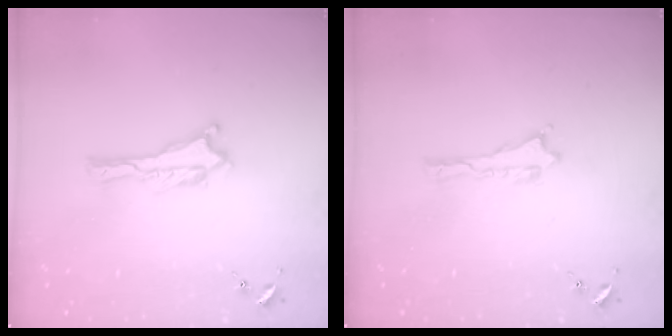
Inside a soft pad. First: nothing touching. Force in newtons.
{"total": 0.0}